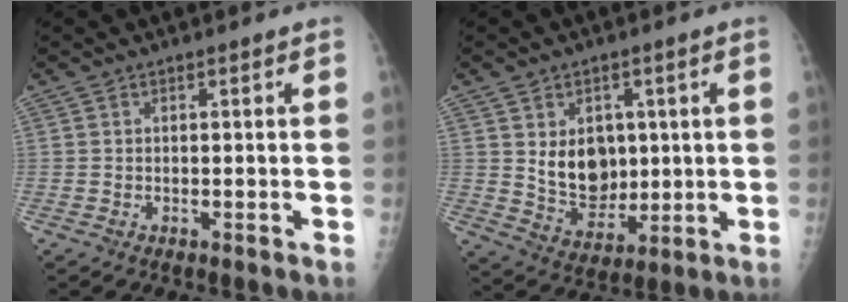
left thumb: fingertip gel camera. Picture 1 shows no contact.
{"total": 10.0, "force": [1.6, 7.5, 6.4], "torque": [-0.059, -0.018, 0.044]}